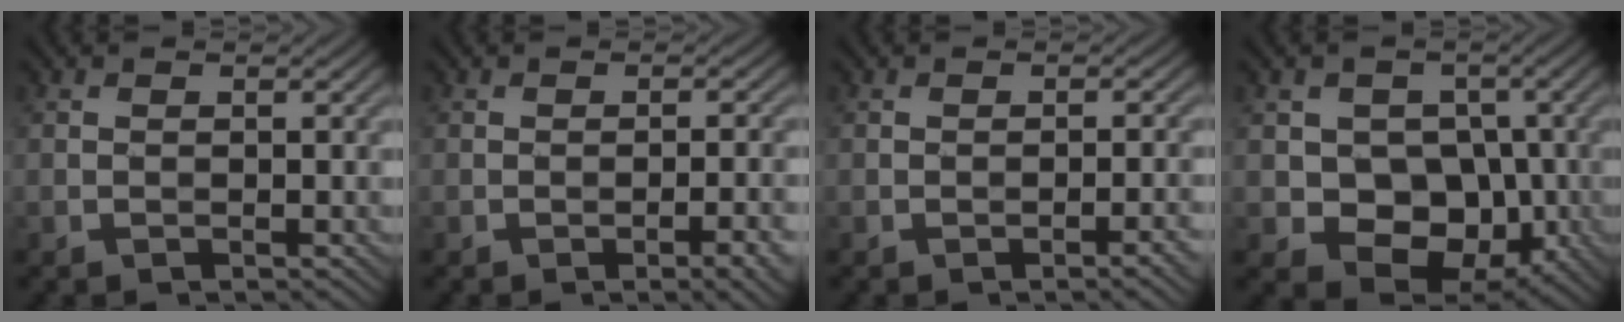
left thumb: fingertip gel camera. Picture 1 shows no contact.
{"total": 3.9, "force": [-1.7, 0.7, 3.4], "torque": [-0.046, 0.004, -0.020]}
{"total": 2.4, "force": [-1.0, 0.3, 2.2], "torque": [-0.031, 0.005, -0.016]}
{"total": 9.2, "force": [-1.3, 7.4, 5.2], "torque": [-0.070, -0.015, -0.043]}